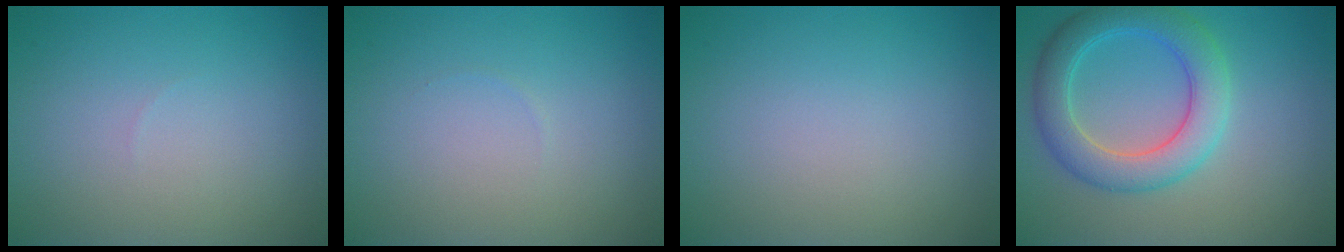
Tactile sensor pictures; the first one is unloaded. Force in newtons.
{"total": 0.0}
{"total": 0.0}
{"total": 5.4, "press": 5.4, "slide": 0.1}